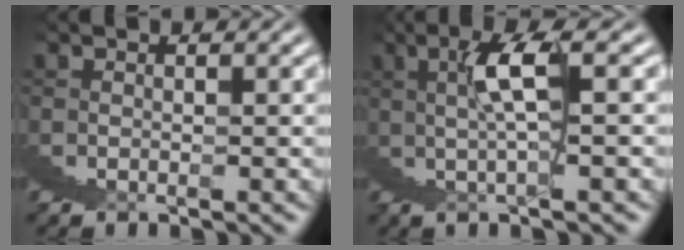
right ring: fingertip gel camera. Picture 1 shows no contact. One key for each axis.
{"total": 4.1, "fx": 2.7, "fy": -1.7, "fz": 2.7, "tx": -0.029, "ty": 0.038, "tz": 0.035}